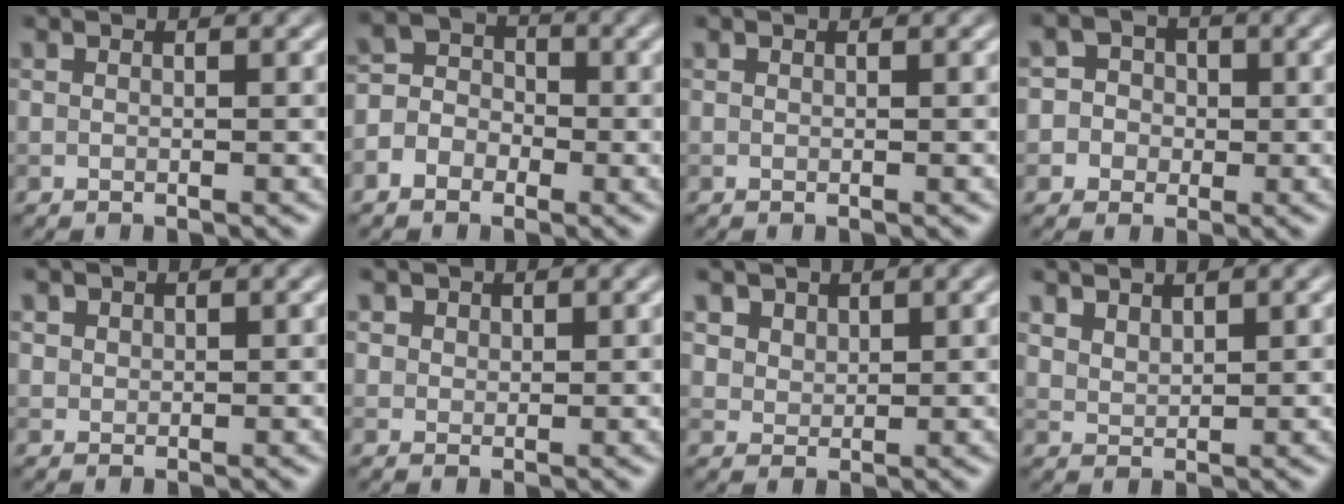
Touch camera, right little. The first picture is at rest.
{"total": 4.0, "force": [-1.6, 3.4, 1.5], "torque": [-0.002, 0.010, -0.038]}
{"total": 0.0}
{"total": 4.9, "force": [-0.2, 4.8, 0.9], "torque": [0.010, 0.026, -0.024]}
{"total": 1.0, "force": [0.6, 0.8, 0.1], "torque": [-0.001, -0.006, 0.020]}
{"total": 2.1, "force": [1.3, 1.5, 0.6], "torque": [-0.018, -0.003, 0.029]}
{"total": 3.3, "force": [2.2, 2.2, 1.1], "torque": [-0.042, -0.007, 0.055]}
{"total": 2.0, "force": [1.8, 0.7, 0.6], "torque": [-0.014, 0.000, 0.044]}